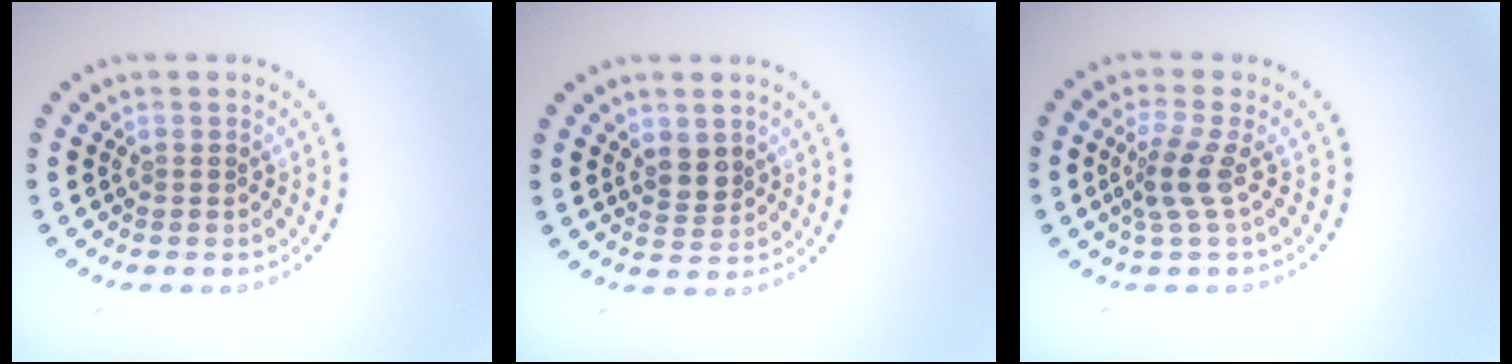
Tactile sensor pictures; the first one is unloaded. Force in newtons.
{"total": 1.9, "press": 1.7, "slide": 0.8}
{"total": 2.5, "press": 1.8, "slide": 1.7}